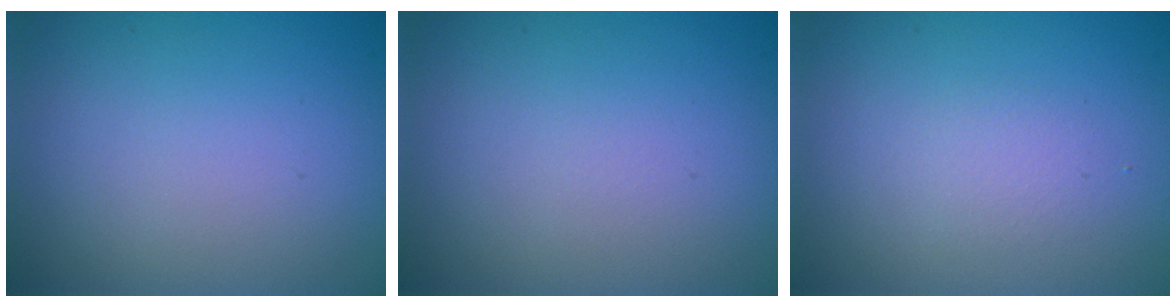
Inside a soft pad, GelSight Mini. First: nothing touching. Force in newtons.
{"total": 0.0}
{"total": 1.1, "press": 1.1, "slide": 0.1}